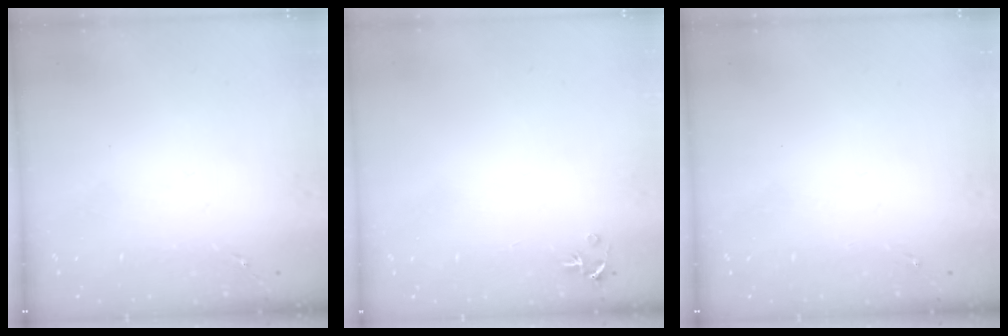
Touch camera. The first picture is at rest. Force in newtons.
{"total": 3.5, "press": 3.5, "slide": 0.4}
{"total": 0.0}